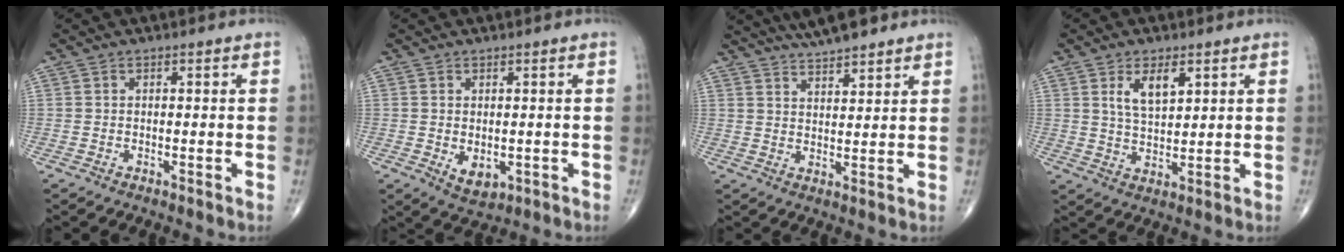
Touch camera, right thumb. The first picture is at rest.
{"total": 3.8, "force": [-0.5, 2.4, 2.9], "torque": [-0.033, -0.007, 0.004]}
{"total": 7.9, "force": [6.8, 1.3, 3.8], "torque": [-0.048, -0.025, 0.116]}
{"total": 6.2, "force": [2.8, 2.9, 4.7], "torque": [-0.072, -0.020, 0.056]}